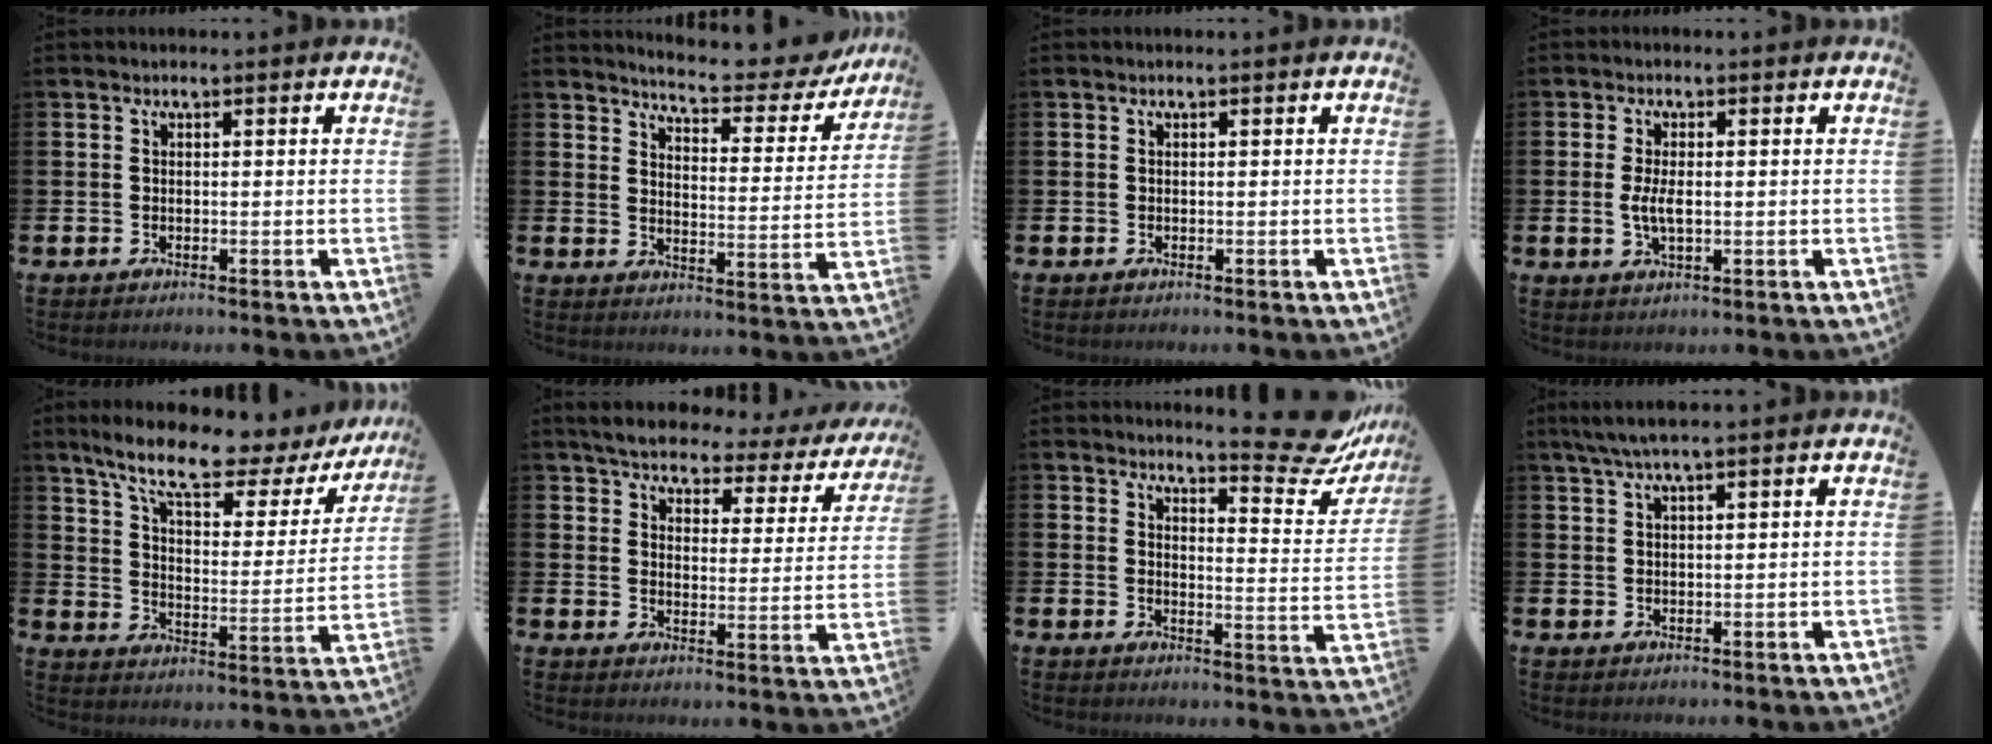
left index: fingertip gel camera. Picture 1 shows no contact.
{"total": 5.6, "force": [5.4, 0.7, 1.3], "torque": [-0.037, -0.046, 0.086]}
{"total": 0.0}
{"total": 3.3, "force": [0.0, 1.4, 3.0], "torque": [-0.062, 0.001, -0.004]}
{"total": 10.5, "force": [8.6, 2.7, 5.5], "torque": [-0.138, -0.045, 0.143]}
{"total": 4.7, "force": [4.2, 1.3, 1.4], "torque": [-0.054, -0.029, 0.067]}
{"total": 8.6, "force": [7.9, 1.2, 3.3], "torque": [-0.038, -0.064, 0.133]}
{"total": 3.2, "force": [2.3, 0.2, 2.2], "torque": [-0.050, 0.003, 0.042]}